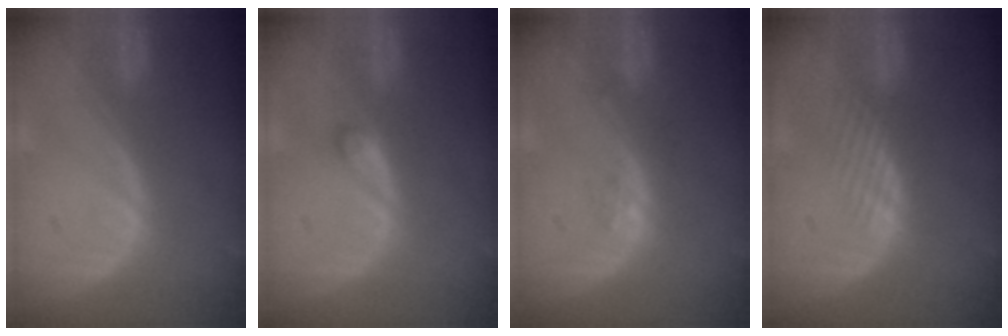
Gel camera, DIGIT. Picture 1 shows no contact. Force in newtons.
{"total": 1.3, "press": 1.2, "slide": 0.3}
{"total": 1.6, "press": 1.6, "slide": 0.1}
{"total": 2.9, "press": 2.3, "slide": 1.8}